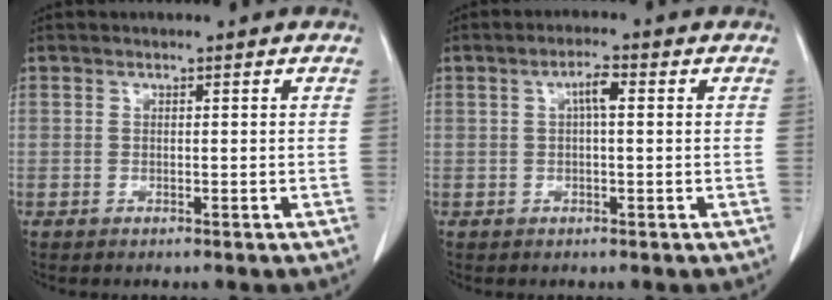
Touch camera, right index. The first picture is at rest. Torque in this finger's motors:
{"motor_torque": [0.41, -0.07, 0.08, 0.06]}